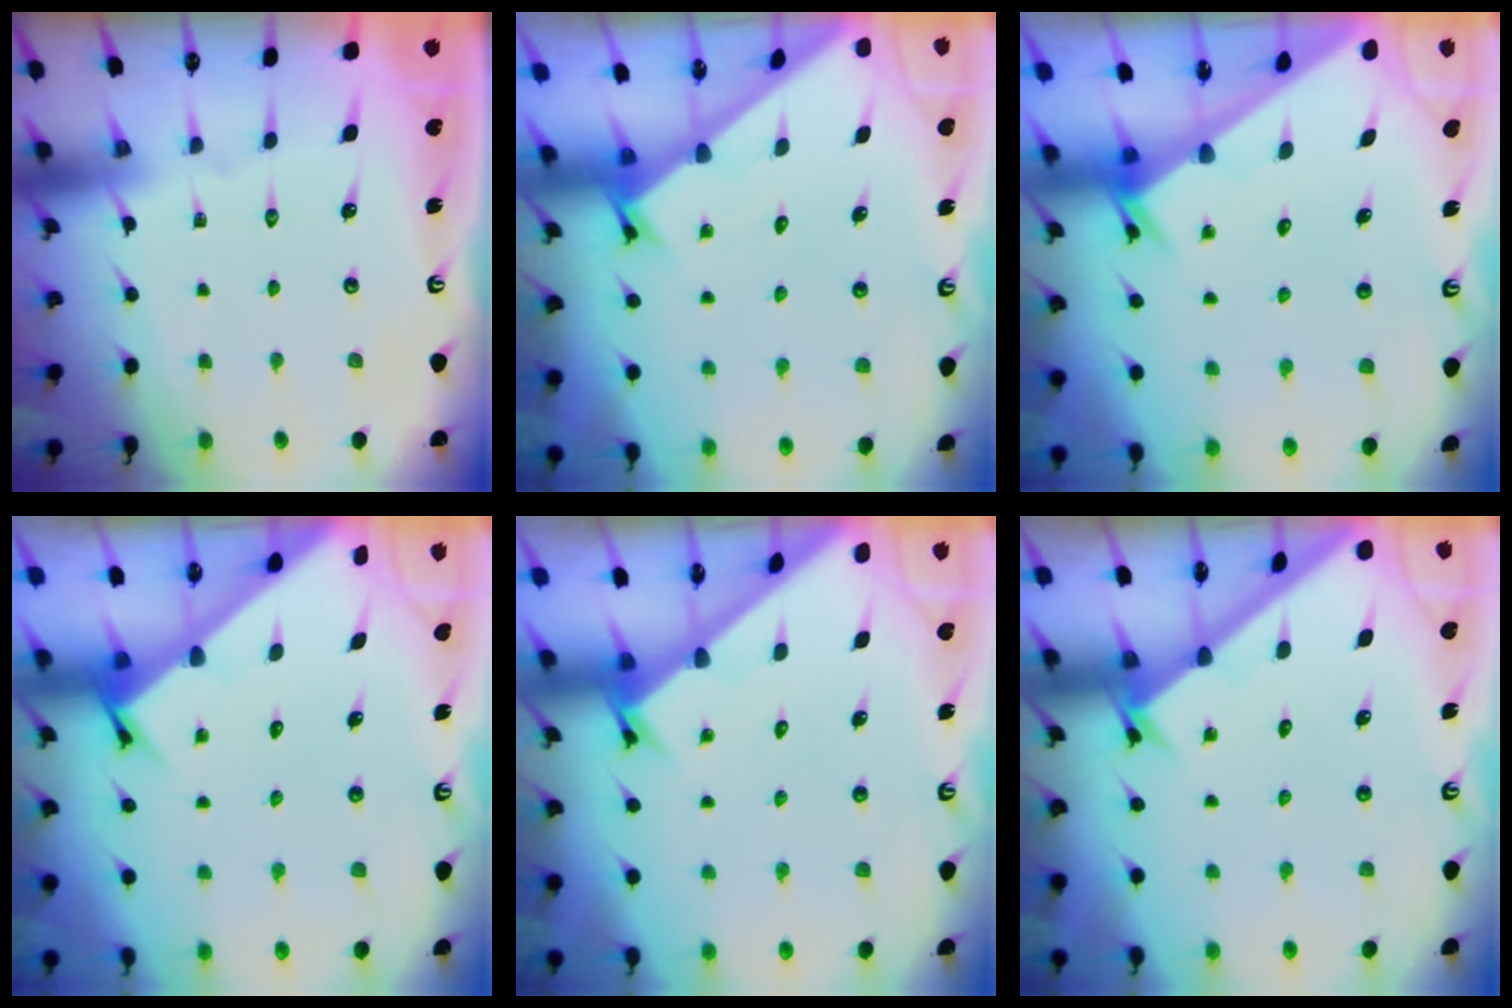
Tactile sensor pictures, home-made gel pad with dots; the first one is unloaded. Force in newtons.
{"total": 1.7, "press": 1.7, "slide": 0.1}
{"total": 3.3, "press": 3.3, "slide": 0.4}
{"total": 3.2, "press": 3.2, "slide": 0.2}
{"total": 2.7, "press": 2.7, "slide": 0.3}
{"total": 1.9, "press": 1.9, "slide": 0.2}